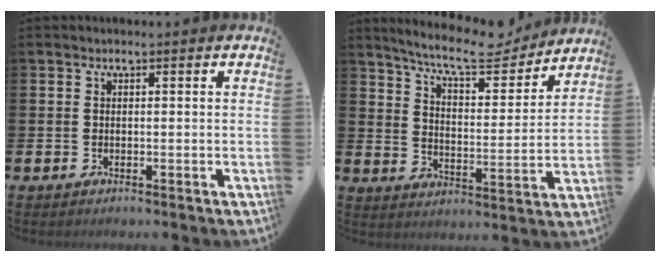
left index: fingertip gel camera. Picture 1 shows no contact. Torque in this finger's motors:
{"motor_torque": [0.92, -1.22, 0.57, 0.18]}